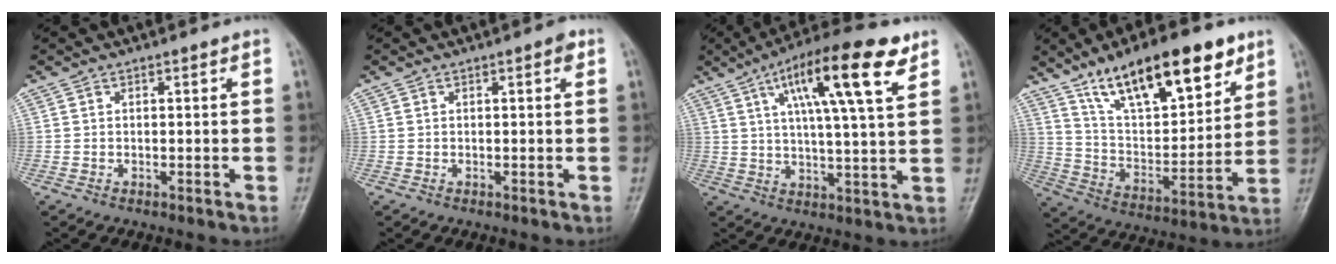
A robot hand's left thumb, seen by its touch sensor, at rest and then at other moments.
{"total": 1.3, "force": [0.5, 0.5, 1.1], "torque": [-0.013, 0.002, 0.004]}
{"total": 17.0, "force": [8.0, 3.8, 14.5], "torque": [-0.224, -0.010, 0.126]}
{"total": 21.3, "force": [13.2, 8.2, 14.6], "torque": [-0.195, -0.048, 0.233]}